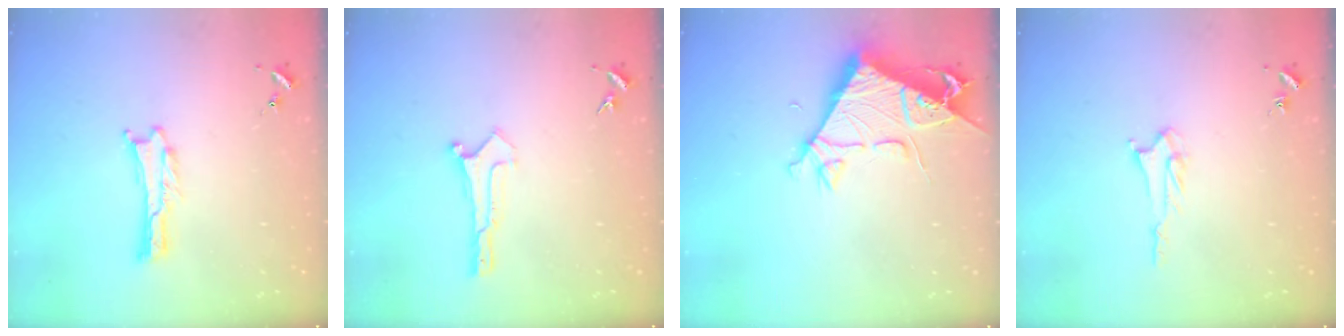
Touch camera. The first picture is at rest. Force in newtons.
{"total": 0.0}
{"total": 6.6, "press": 6.6, "slide": 0.7}
{"total": 3.0, "press": 3.0, "slide": 0.3}